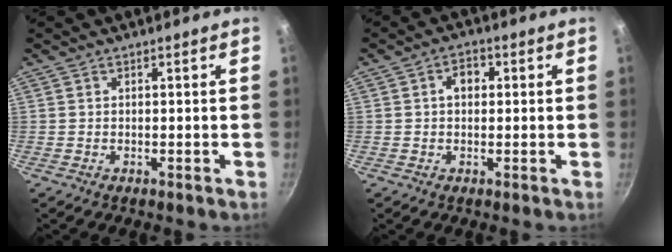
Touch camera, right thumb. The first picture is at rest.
{"total": 3.8, "force": [0.6, 2.7, 2.6], "torque": [-0.018, 0.011, 0.005]}